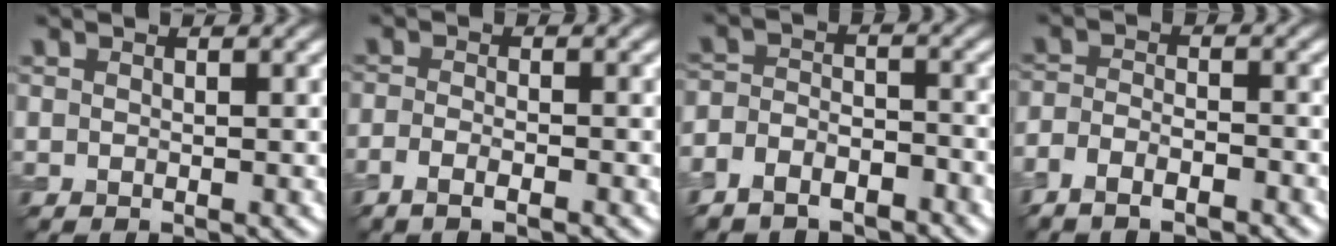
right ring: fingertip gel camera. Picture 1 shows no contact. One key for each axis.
{"total": 1.7, "fx": -1.2, "fy": 0.3, "fz": 1.1, "tx": -0.025, "ty": -0.004, "tz": -0.027}
{"total": 4.2, "fx": -3.5, "fy": 2.0, "fz": 1.0, "tx": -0.021, "ty": -0.004, "tz": -0.066}
{"total": 3.0, "fx": -2.5, "fy": 1.0, "fz": 1.4, "tx": -0.025, "ty": -0.003, "tz": -0.049}